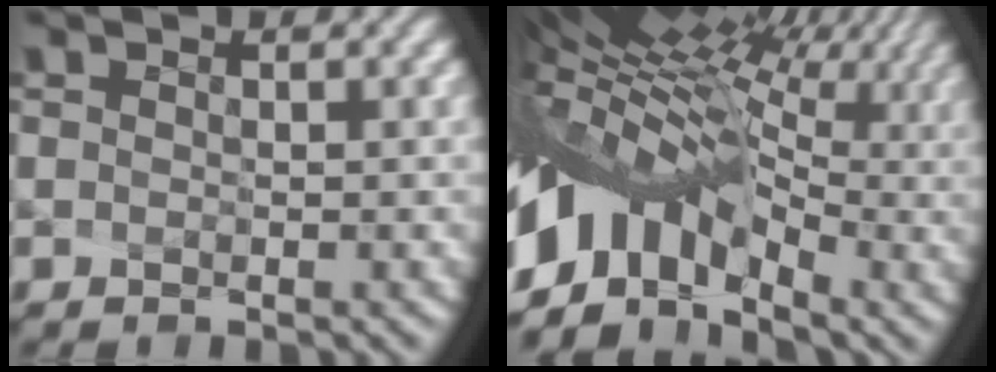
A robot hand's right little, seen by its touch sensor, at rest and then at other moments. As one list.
[{"total": 10.8, "force": [-0.9, 6.4, 8.6], "torque": [-0.175, 0.009, -0.007]}]